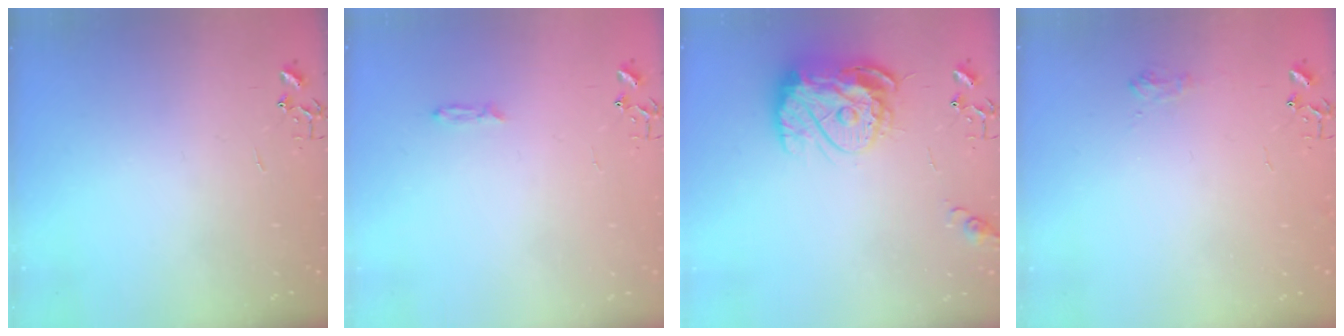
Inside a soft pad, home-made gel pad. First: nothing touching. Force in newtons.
{"total": 3.7, "press": 3.6, "slide": 0.4}
{"total": 14.4, "press": 14.4, "slide": 1.3}
{"total": 7.1, "press": 7.1, "slide": 0.8}